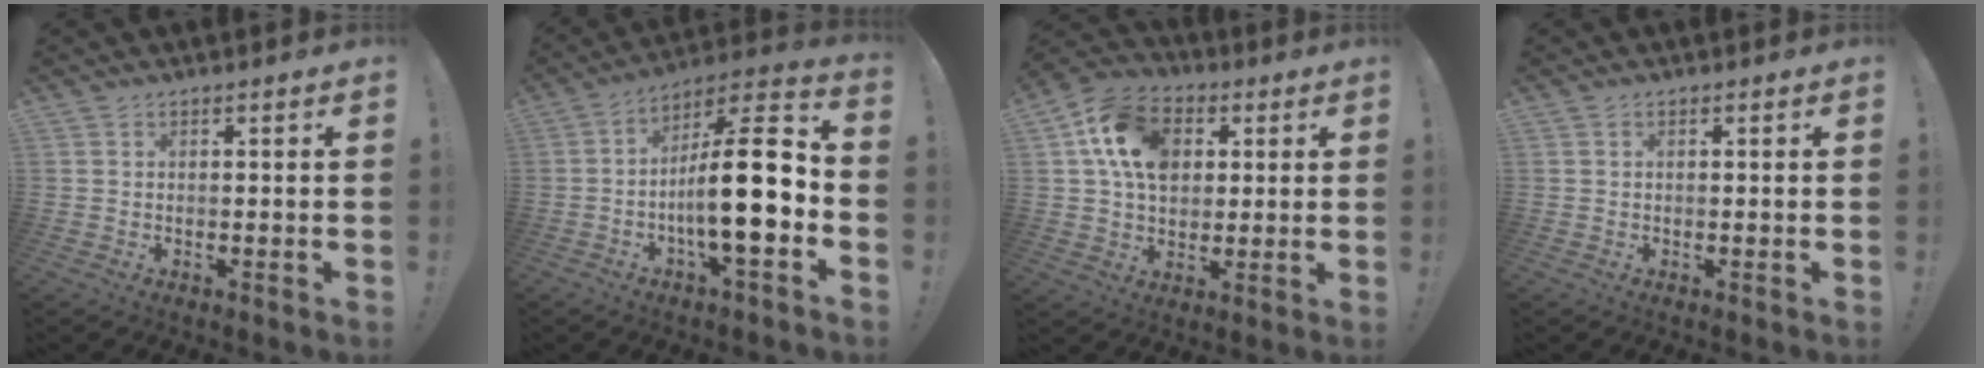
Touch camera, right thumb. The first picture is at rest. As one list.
[{"total": 20.6, "force": [-3.6, 5.8, 19.5], "torque": [-0.322, 0.022, -0.060]}, {"total": 16.1, "force": [4.7, 12.1, 9.6], "torque": [-0.164, -0.002, 0.096]}, {"total": 0.0}]